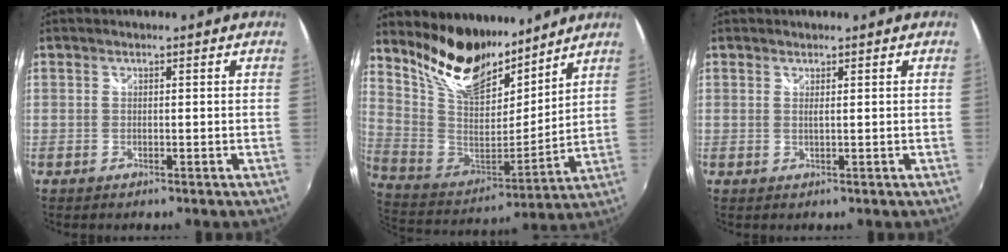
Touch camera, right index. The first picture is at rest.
{"total": 17.5, "force": [13.7, 7.2, 8.2], "torque": [-0.176, 0.001, 0.260]}
{"total": 0.6, "force": [0.5, -0.2, 0.3], "torque": [-0.003, 0.000, 0.008]}